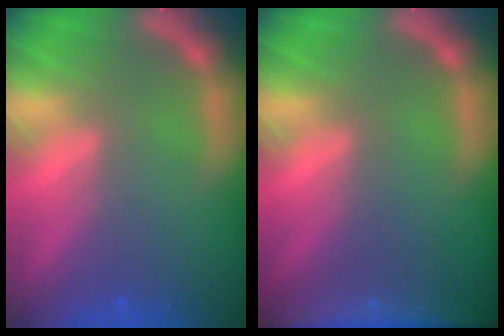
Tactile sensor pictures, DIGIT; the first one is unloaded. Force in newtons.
{"total": 6.9}